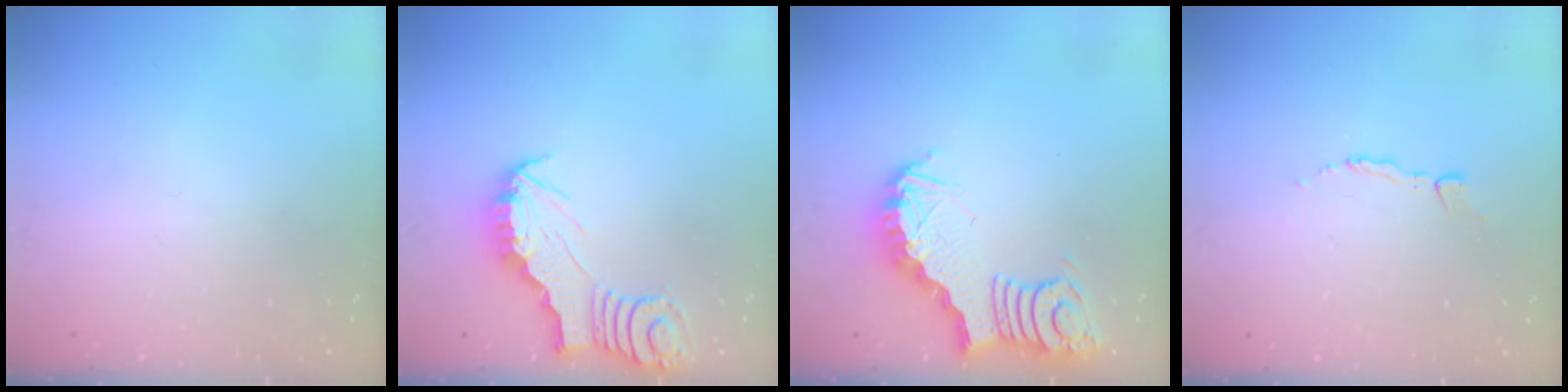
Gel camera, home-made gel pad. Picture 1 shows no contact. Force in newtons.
{"total": 2.9, "press": 2.9, "slide": 0.2}
{"total": 5.8, "press": 5.7, "slide": 0.8}
{"total": 2.9, "press": 2.9, "slide": 0.2}